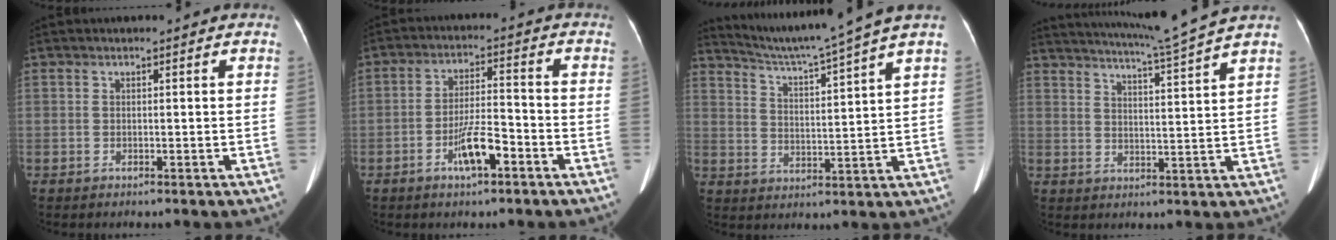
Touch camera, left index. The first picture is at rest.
{"total": 6.7, "force": [-3.5, 1.5, 5.5], "torque": [-0.112, 0.003, -0.059]}
{"total": 12.1, "force": [10.5, -2.7, 5.4], "torque": [-0.096, -0.015, 0.163]}
{"total": 10.6, "force": [9.4, -2.9, 3.9], "torque": [-0.072, -0.028, 0.141]}